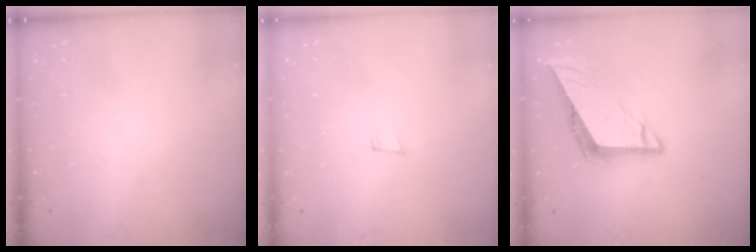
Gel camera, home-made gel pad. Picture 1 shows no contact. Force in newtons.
{"total": 5.6, "press": 4.5, "slide": 3.3}
{"total": 8.8, "press": 8.8, "slide": 0.9}